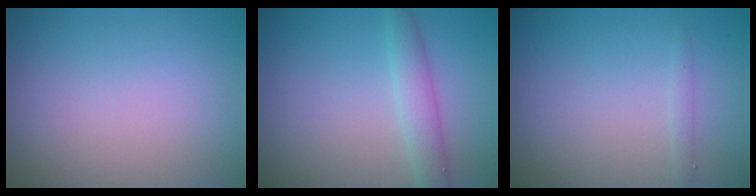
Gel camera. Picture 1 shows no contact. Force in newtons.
{"total": 2.4, "press": 2.4, "slide": 0.1}
{"total": 0.6, "press": 0.6, "slide": 0.0}